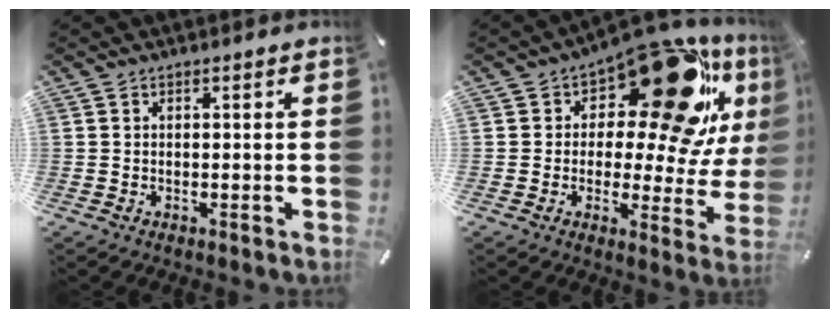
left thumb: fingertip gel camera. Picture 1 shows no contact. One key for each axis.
{"total": 20.9, "fx": 12.8, "fy": 8.3, "fz": 14.3, "tx": -0.190, "ty": -0.105, "tz": 0.207}